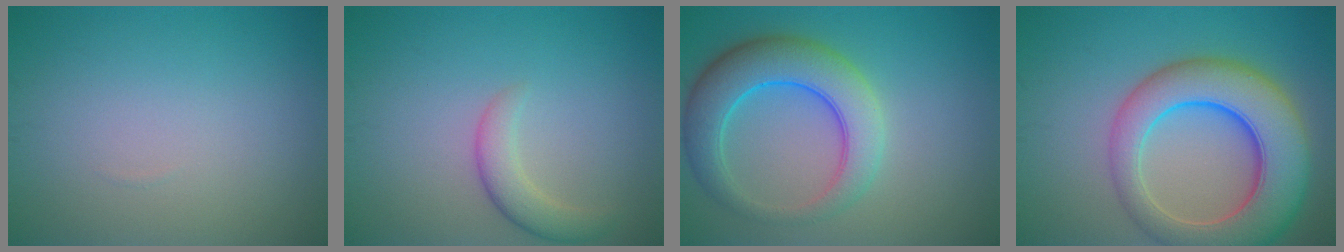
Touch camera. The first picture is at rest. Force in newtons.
{"total": 2.6, "press": 2.6, "slide": 0.2}
{"total": 7.0, "press": 7.0, "slide": 0.2}
{"total": 10.3, "press": 10.3, "slide": 0.7}